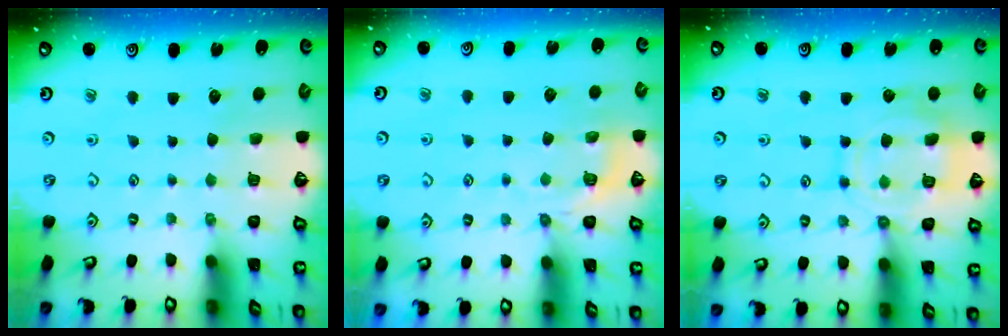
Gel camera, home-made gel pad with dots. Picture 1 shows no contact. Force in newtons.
{"total": 5.7, "press": 5.3, "slide": 1.9}
{"total": 11.7, "press": 11.6, "slide": 1.2}